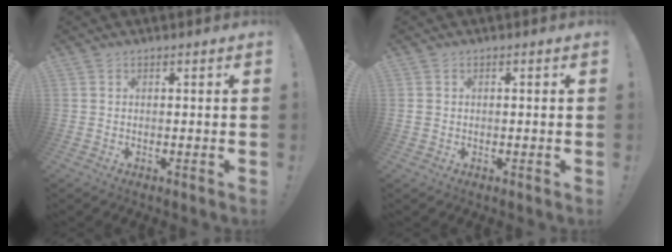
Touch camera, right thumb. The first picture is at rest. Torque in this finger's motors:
{"motor_torque": [0.02, 0.04, 0.21, -0.27, 0.00]}